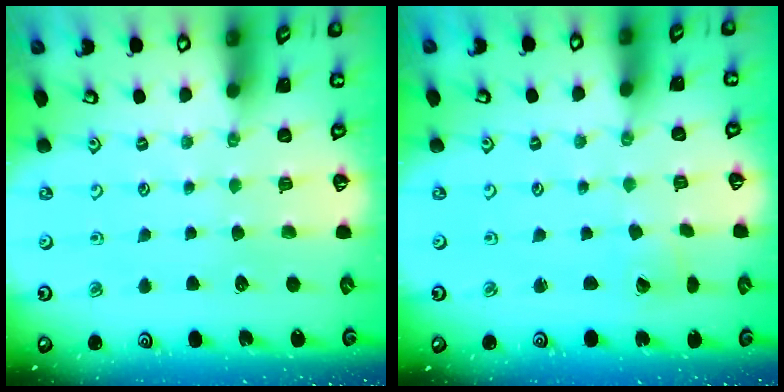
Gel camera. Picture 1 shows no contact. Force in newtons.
{"total": 2.0, "press": 2.0, "slide": 0.2}